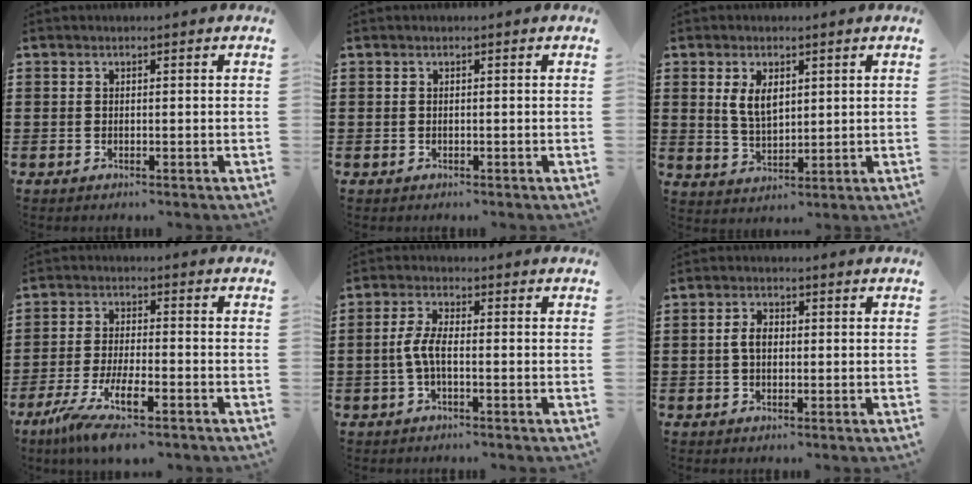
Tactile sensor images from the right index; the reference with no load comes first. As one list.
[{"total": 0.0}, {"total": 4.6, "force": [1.6, 2.6, 3.4], "torque": [-0.067, 0.007, 0.027]}, {"total": 7.7, "force": [-5.1, 1.2, 5.6], "torque": [-0.131, -0.016, -0.100]}, {"total": 4.0, "force": [-0.9, 1.4, 3.7], "torque": [-0.095, -0.002, -0.026]}, {"total": 2.7, "force": [0.1, 1.7, 2.1], "torque": [-0.043, 0.009, 0.000]}]